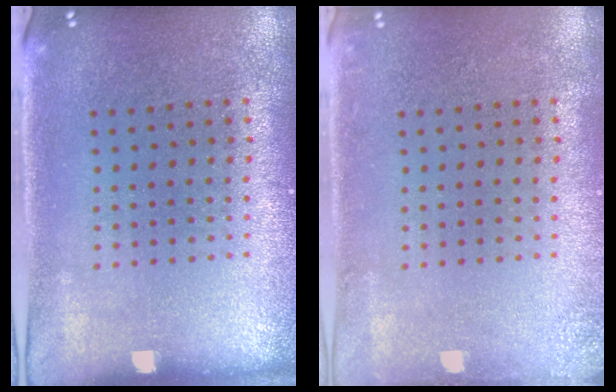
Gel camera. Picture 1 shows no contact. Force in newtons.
{"total": 1.1, "press": 1.1, "slide": 0.1}